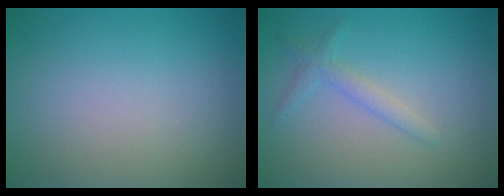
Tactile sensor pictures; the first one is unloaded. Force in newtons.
{"total": 1.7, "press": 1.6, "slide": 0.2}